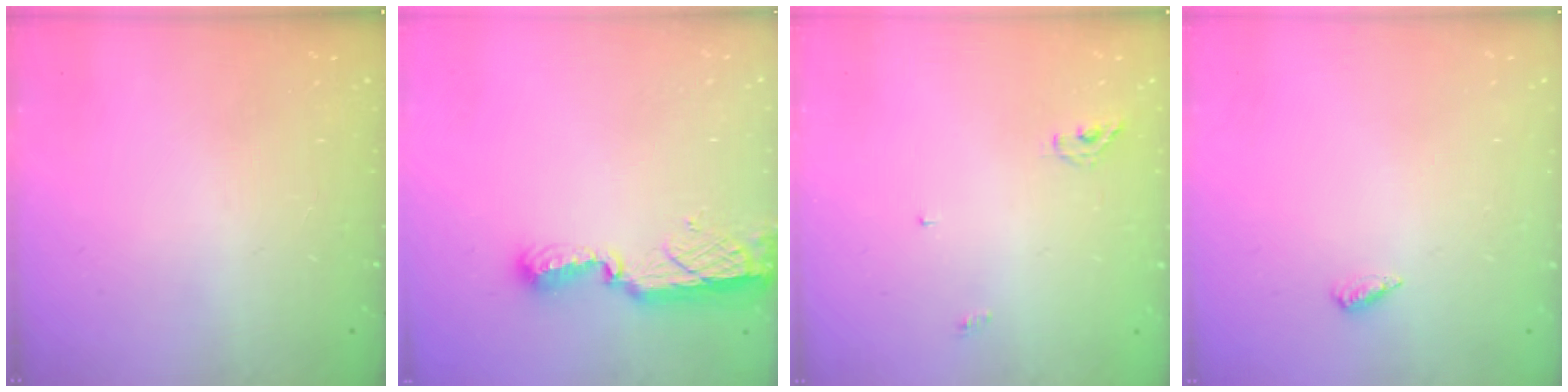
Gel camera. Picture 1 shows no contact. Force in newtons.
{"total": 8.5, "press": 8.4, "slide": 0.8}
{"total": 4.3, "press": 4.3, "slide": 0.1}
{"total": 2.6, "press": 2.2, "slide": 1.3}